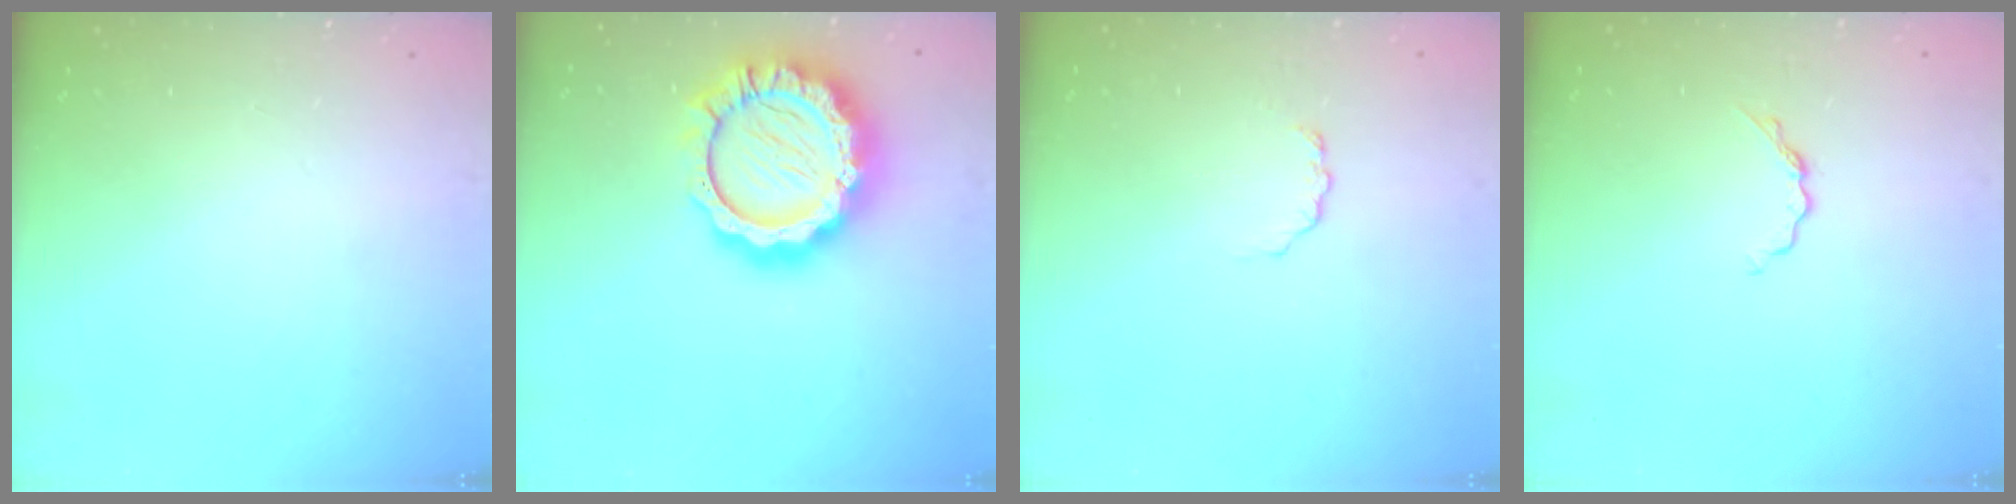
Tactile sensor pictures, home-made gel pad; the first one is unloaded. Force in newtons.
{"total": 20.5, "press": 20.4, "slide": 1.8}
{"total": 2.6, "press": 2.6, "slide": 0.3}
{"total": 5.1, "press": 5.0, "slide": 0.7}